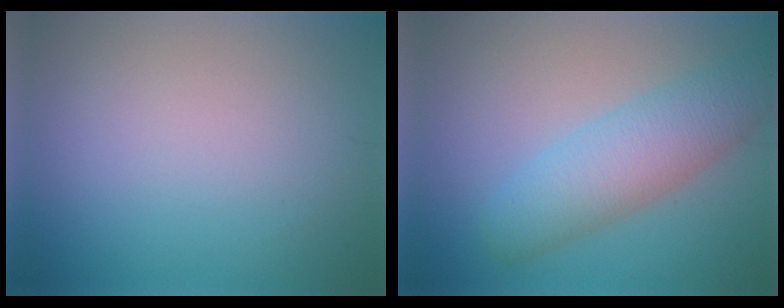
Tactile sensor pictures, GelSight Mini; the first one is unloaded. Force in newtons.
{"total": 5.7, "press": 5.7, "slide": 0.1}